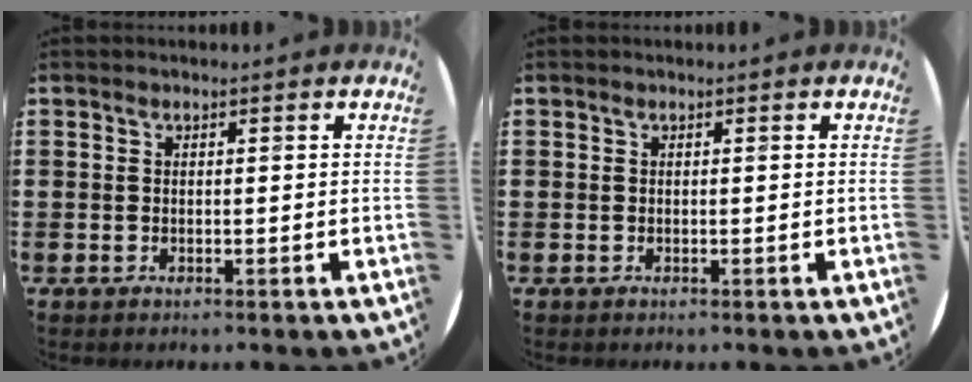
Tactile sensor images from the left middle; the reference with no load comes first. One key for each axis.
{"total": 0.0}